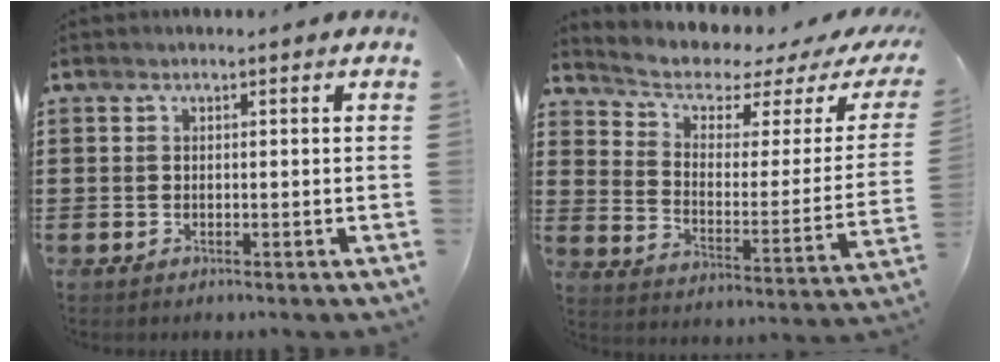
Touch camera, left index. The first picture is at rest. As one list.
[{"total": 4.1, "force": [3.3, 1.5, 1.9], "torque": [-0.060, -0.027, 0.050]}]